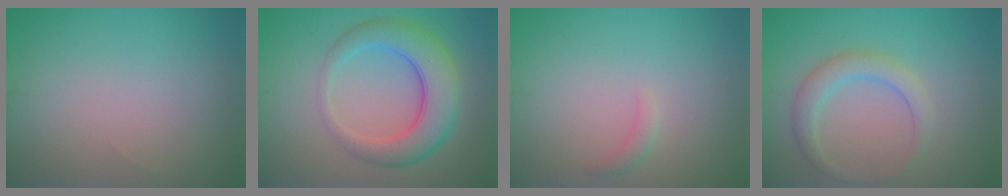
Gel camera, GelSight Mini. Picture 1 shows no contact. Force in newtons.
{"total": 6.3, "press": 6.3, "slide": 0.3}
{"total": 0.8, "press": 0.8, "slide": 0.1}
{"total": 2.8, "press": 2.8, "slide": 0.0}